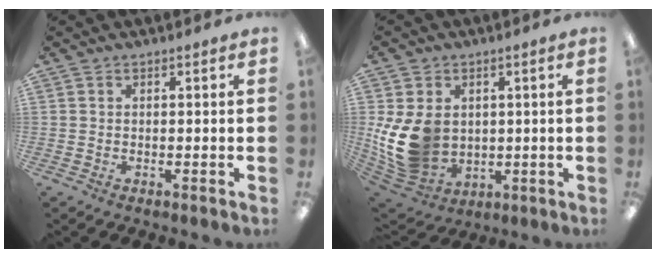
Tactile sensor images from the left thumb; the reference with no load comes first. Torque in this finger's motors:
{"motor_torque": [0.10, 0.70, 0.95, -0.86, 0.29]}